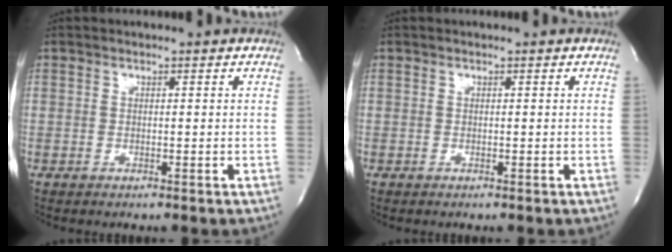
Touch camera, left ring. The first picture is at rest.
{"total": 0.0}